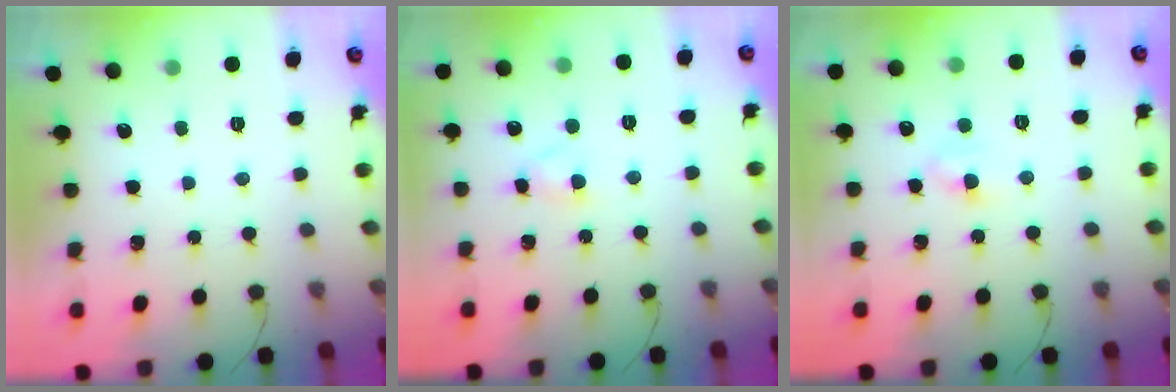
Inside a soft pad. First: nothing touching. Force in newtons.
{"total": 2.8, "press": 2.6, "slide": 1.1}
{"total": 3.9, "press": 3.7, "slide": 1.3}